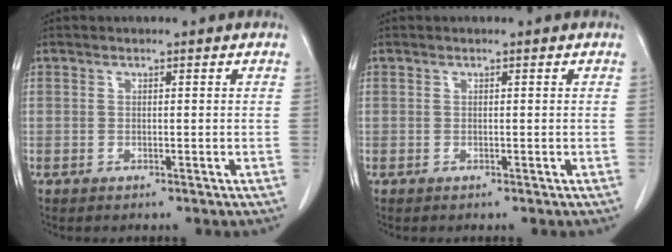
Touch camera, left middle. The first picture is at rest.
{"total": 0.0}